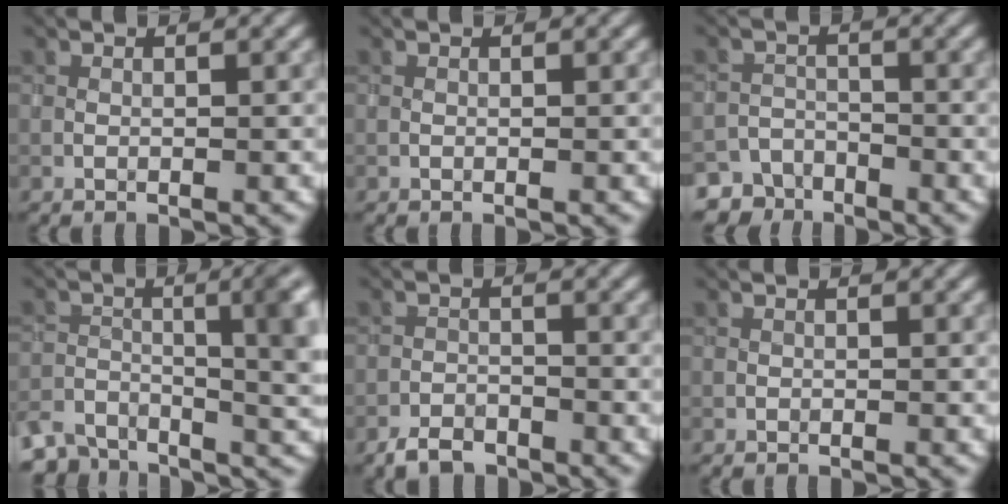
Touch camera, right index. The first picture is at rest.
{"total": 0.0}
{"total": 3.1, "force": [-2.8, 1.3, -0.4], "torque": [0.019, -0.006, -0.051]}
{"total": 8.0, "force": [-4.6, 3.9, 5.3], "torque": [-0.078, -0.027, -0.073]}
{"total": 1.9, "force": [-1.7, 0.6, 0.2], "torque": [-0.004, 0.002, -0.038]}
{"total": 0.0}